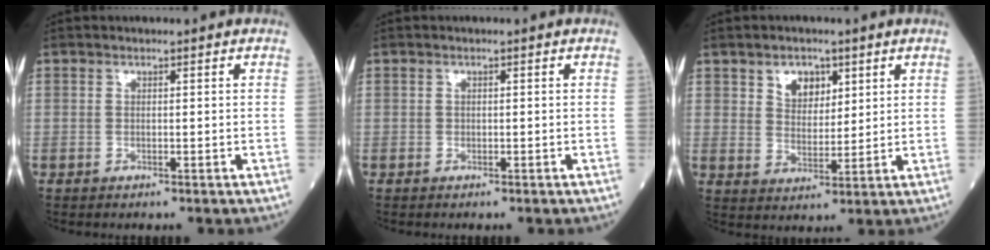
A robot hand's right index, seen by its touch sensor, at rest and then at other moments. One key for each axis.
{"total": 0.6, "fx": -0.2, "fy": 0.5, "fz": 0.2, "tx": -0.014, "ty": 0.005, "tz": -0.002}
{"total": 5.9, "fx": 2.9, "fy": 3.9, "fz": 3.3, "tx": -0.062, "ty": 0.010, "tz": 0.056}